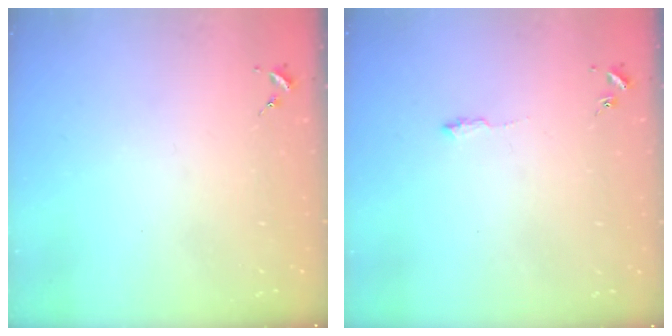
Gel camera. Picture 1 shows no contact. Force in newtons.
{"total": 4.6, "press": 4.5, "slide": 0.5}